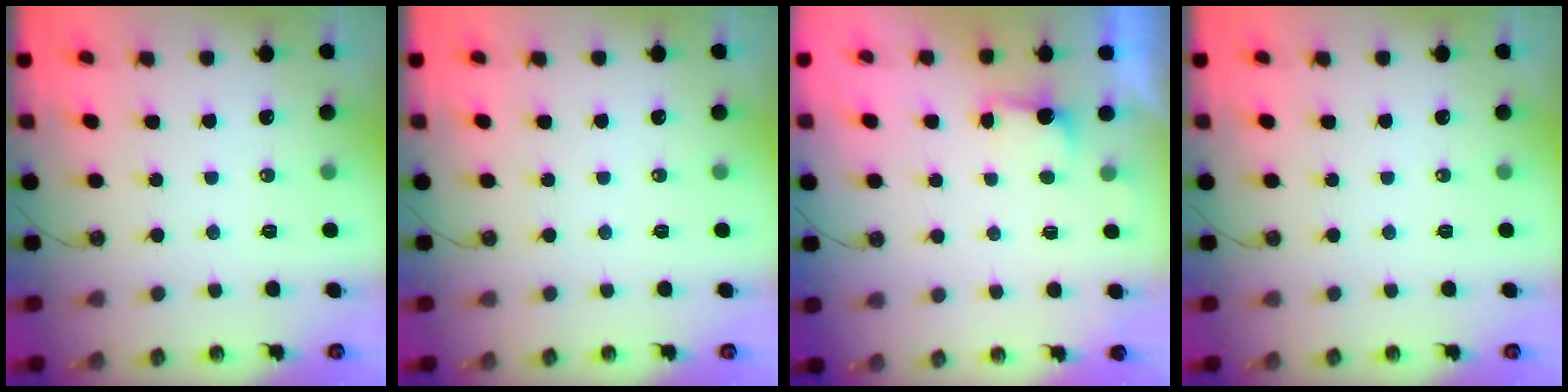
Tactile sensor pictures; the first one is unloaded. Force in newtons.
{"total": 0.0}
{"total": 1.3, "press": 0.9, "slide": 0.8}
{"total": 0.0}